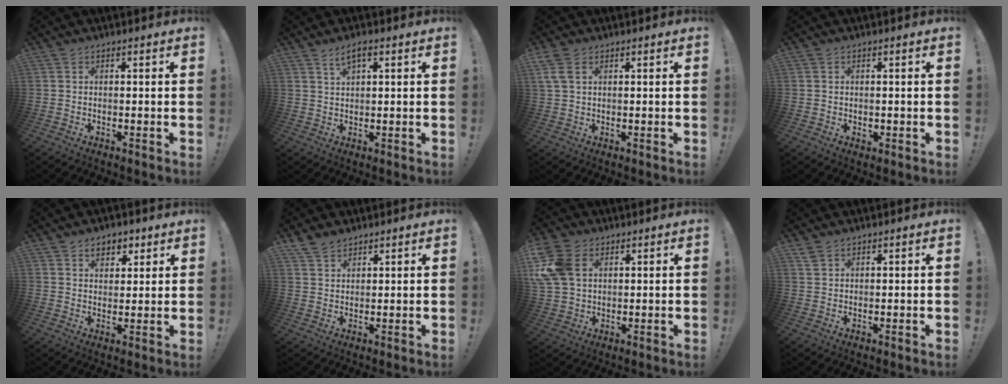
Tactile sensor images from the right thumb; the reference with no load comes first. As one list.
[{"total": 3.4, "force": [2.0, 1.2, 2.6], "torque": [-0.046, -0.004, 0.034]}, {"total": 4.3, "force": [2.0, 2.4, 3.0], "torque": [-0.066, 0.002, 0.038]}, {"total": 0.6, "force": [0.3, 0.6, 0.1], "torque": [0.006, -0.002, 0.004]}, {"total": 5.5, "force": [3.1, 4.0, 2.2], "torque": [-0.018, -0.015, 0.055]}, {"total": 4.4, "force": [3.5, 2.3, 1.2], "torque": [-0.019, -0.021, 0.067]}, {"total": 13.2, "force": [3.7, 9.3, 8.5], "torque": [-0.166, 0.001, 0.076]}, {"total": 2.1, "force": [1.5, 0.9, 1.1], "torque": [-0.019, -0.004, 0.029]}]